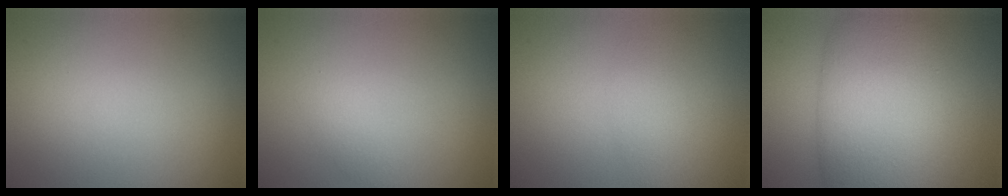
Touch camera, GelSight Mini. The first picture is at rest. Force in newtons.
{"total": 1.0, "press": 1.0, "slide": 0.0}
{"total": 1.9, "press": 1.9, "slide": 0.1}
{"total": 11.5, "press": 11.5, "slide": 0.4}